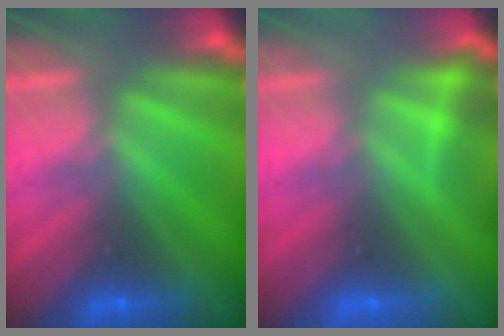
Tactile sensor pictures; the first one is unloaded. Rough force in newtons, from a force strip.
{"total": 2.7}